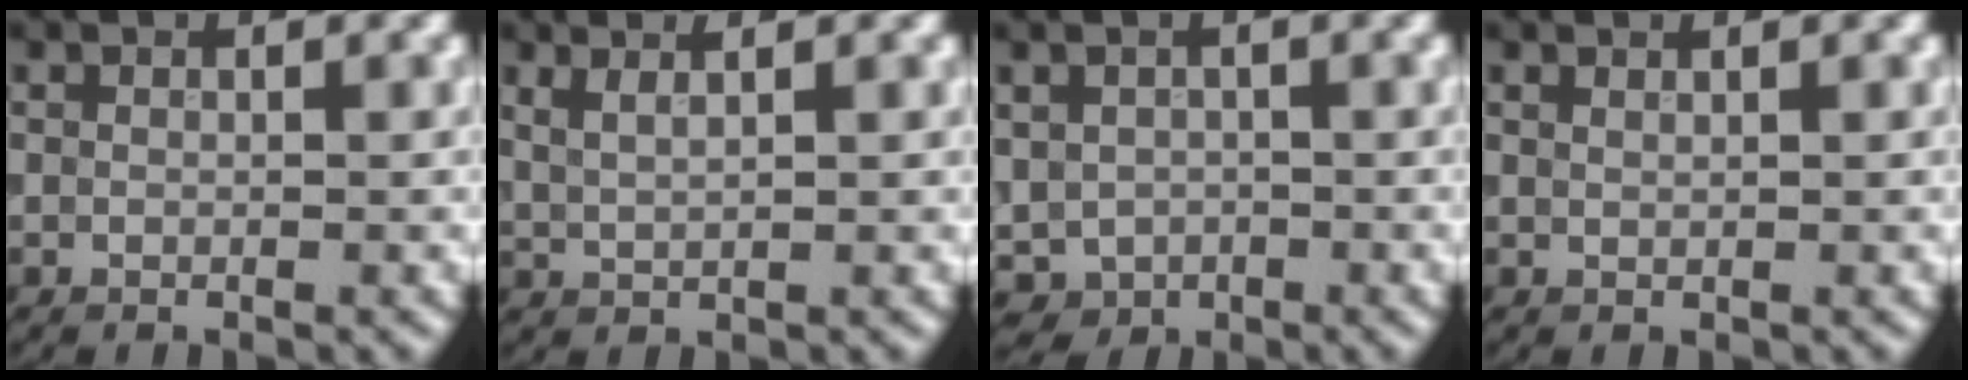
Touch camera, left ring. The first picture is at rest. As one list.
[{"total": 3.0, "force": [2.3, 1.0, 1.6], "torque": [-0.009, 0.016, 0.018]}, {"total": 2.2, "force": [-0.3, 2.1, 0.6], "torque": [-0.021, -0.001, 0.002]}, {"total": 0.9, "force": [0.8, 0.3, 0.4], "torque": [0.000, 0.005, 0.008]}]